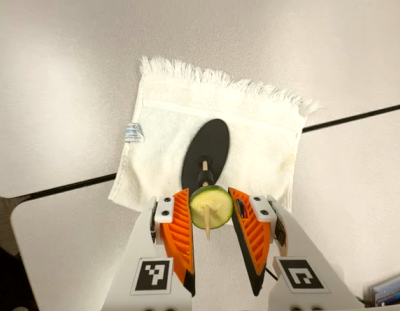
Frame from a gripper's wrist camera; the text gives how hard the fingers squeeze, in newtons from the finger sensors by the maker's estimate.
{"total": 9.3, "left": 9.1, "right": 9.6}